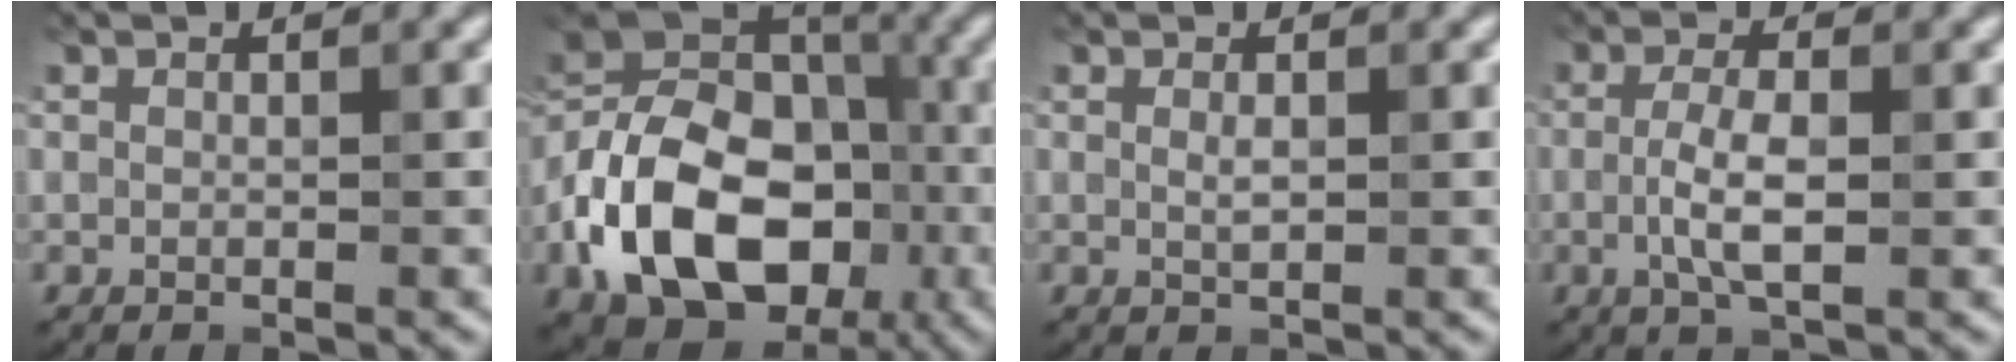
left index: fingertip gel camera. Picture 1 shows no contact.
{"total": 14.8, "force": [-4.9, 10.3, 9.4], "torque": [-0.182, -0.005, -0.103]}
{"total": 0.9, "force": [0.2, 0.2, 0.8], "torque": [-0.016, 0.000, 0.004]}
{"total": 3.7, "force": [-0.5, 1.1, 3.4], "torque": [-0.072, 0.000, -0.013]}